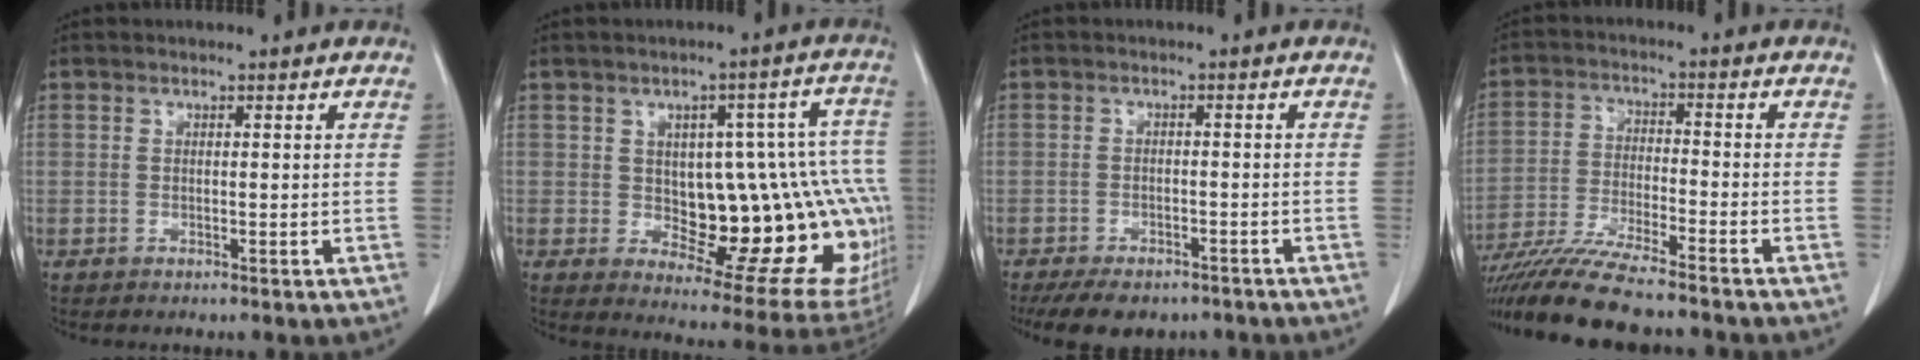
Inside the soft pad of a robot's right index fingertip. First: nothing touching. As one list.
[{"total": 21.7, "force": [-1.9, 7.6, 20.2], "torque": [-0.161, 0.036, 0.007]}, {"total": 10.7, "force": [-8.3, 5.2, 4.3], "torque": [-0.069, -0.005, -0.111]}, {"total": 14.8, "force": [-12.7, 0.8, 7.6], "torque": [-0.142, -0.031, -0.213]}]